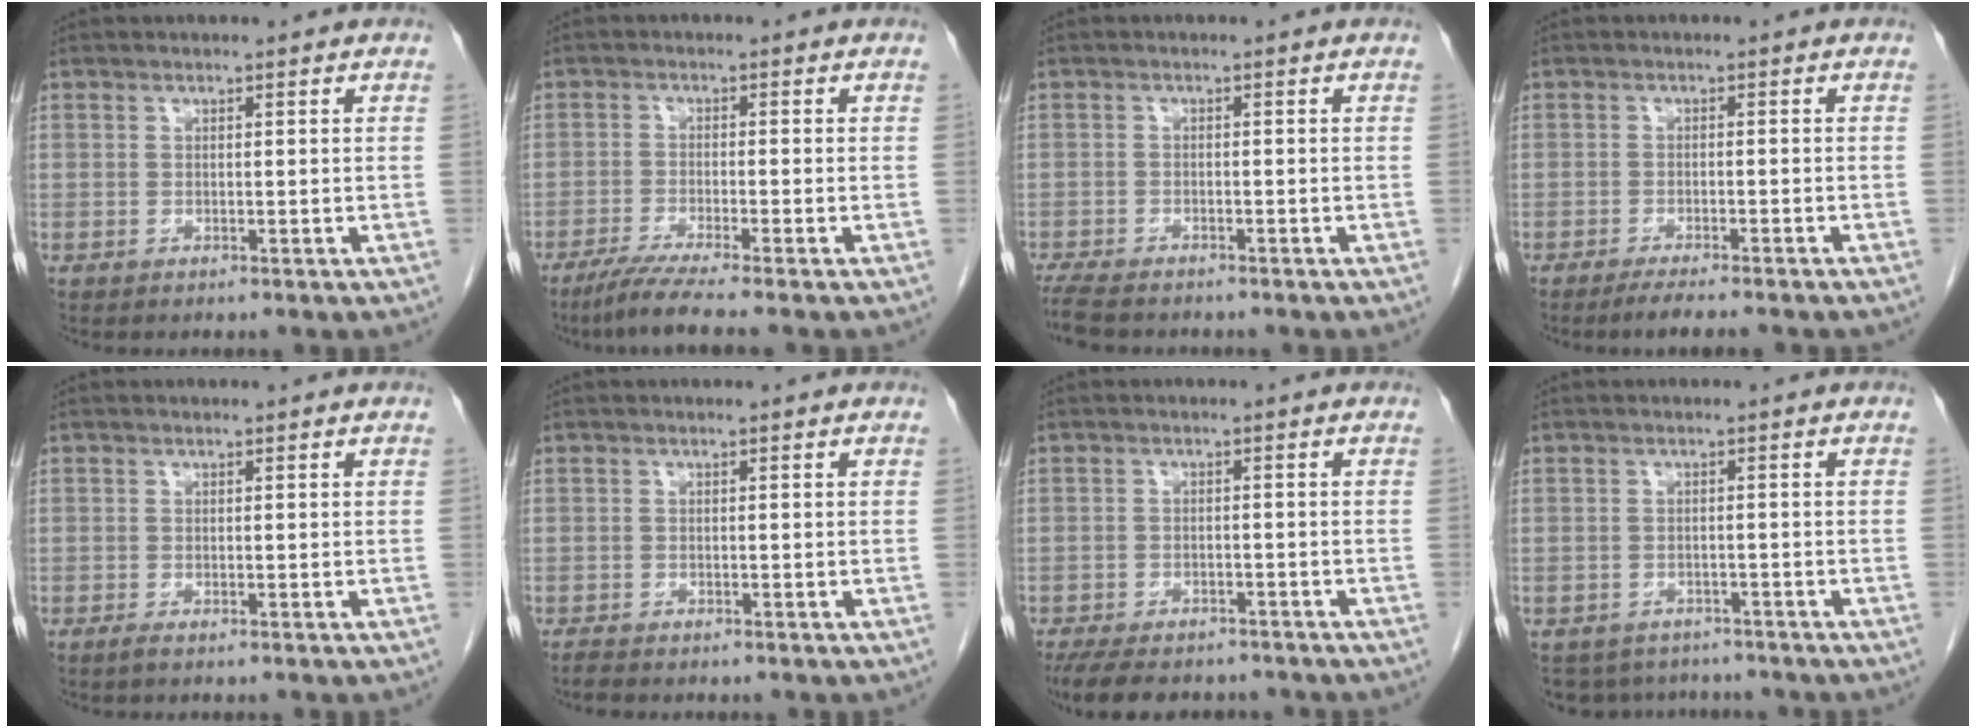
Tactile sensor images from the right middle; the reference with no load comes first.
{"total": 5.9, "force": [-4.7, -1.1, 3.5], "torque": [-0.063, -0.021, -0.085]}
{"total": 6.0, "force": [-5.2, 1.5, 2.6], "torque": [-0.046, -0.014, -0.087]}
{"total": 5.7, "force": [-4.8, 0.3, 3.1], "torque": [-0.039, -0.010, -0.068]}
{"total": 0.7, "force": [-0.5, 0.0, 0.5], "torque": [-0.014, -0.002, -0.009]}
{"total": 1.2, "force": [-1.1, 0.2, 0.4], "torque": [-0.016, -0.004, -0.019]}
{"total": 11.8, "force": [-9.9, 4.2, 4.8], "torque": [-0.099, -0.010, -0.136]}
{"total": 6.6, "force": [-5.9, 2.9, 0.5], "torque": [-0.010, 0.003, -0.076]}